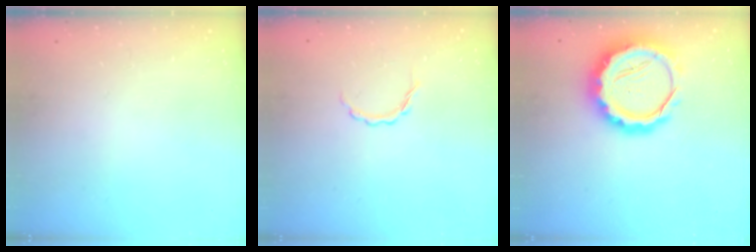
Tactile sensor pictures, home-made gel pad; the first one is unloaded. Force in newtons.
{"total": 3.7, "press": 3.6, "slide": 0.7}
{"total": 16.8, "press": 16.4, "slide": 3.5}